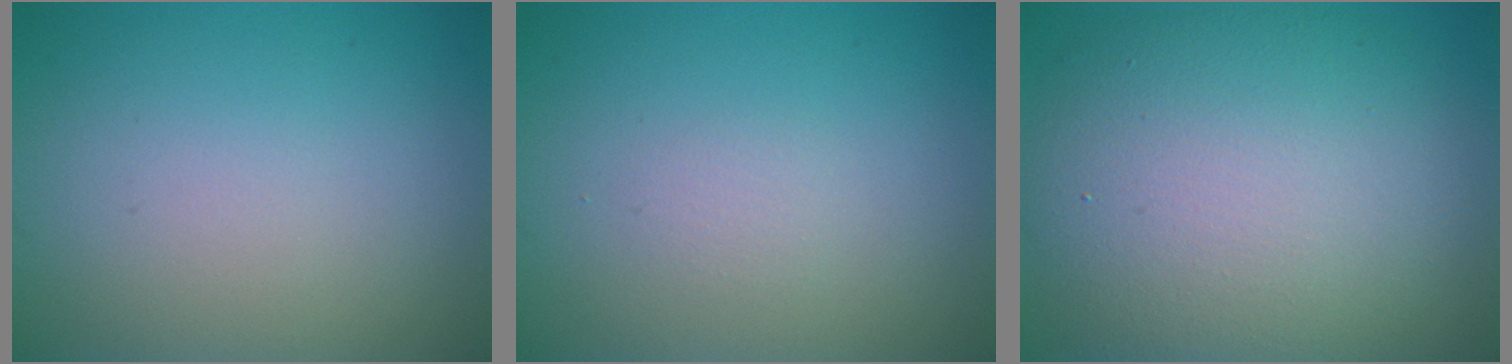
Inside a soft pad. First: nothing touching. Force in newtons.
{"total": 0.7, "press": 0.7, "slide": 0.0}
{"total": 11.8, "press": 11.8, "slide": 0.5}